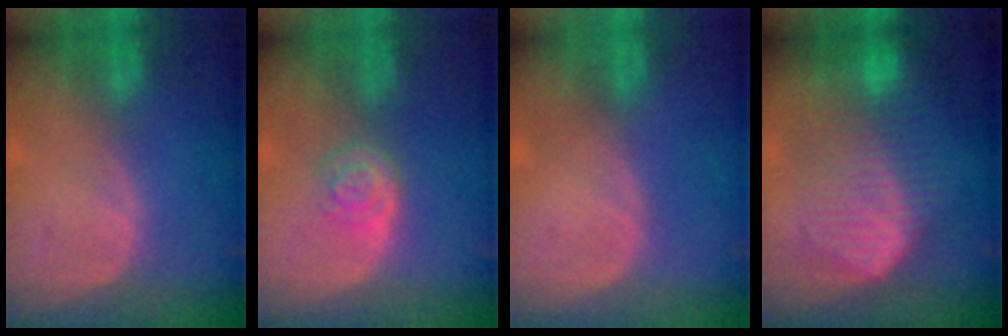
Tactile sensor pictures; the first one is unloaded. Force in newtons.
{"total": 3.5, "press": 3.5, "slide": 0.6}
{"total": 0.0}
{"total": 10.5, "press": 10.4, "slide": 0.6}